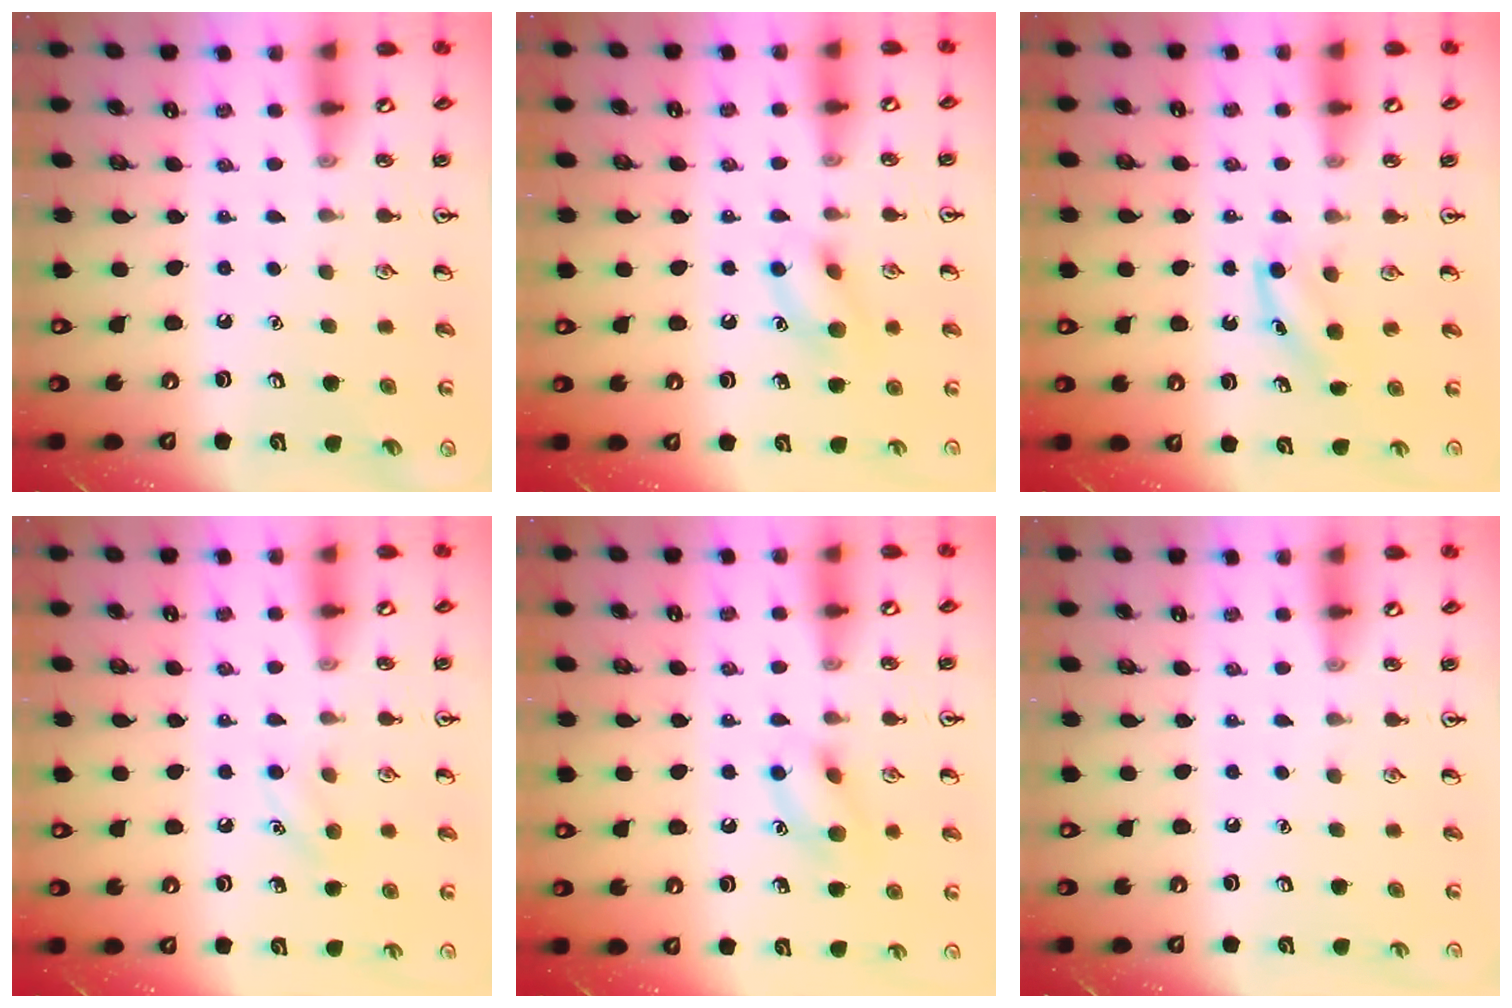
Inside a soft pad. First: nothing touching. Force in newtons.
{"total": 9.8, "press": 9.7, "slide": 1.4}
{"total": 4.1, "press": 3.9, "slide": 1.2}
{"total": 6.4, "press": 6.1, "slide": 2.0}
{"total": 9.8, "press": 9.7, "slide": 1.4}
{"total": 0.0}